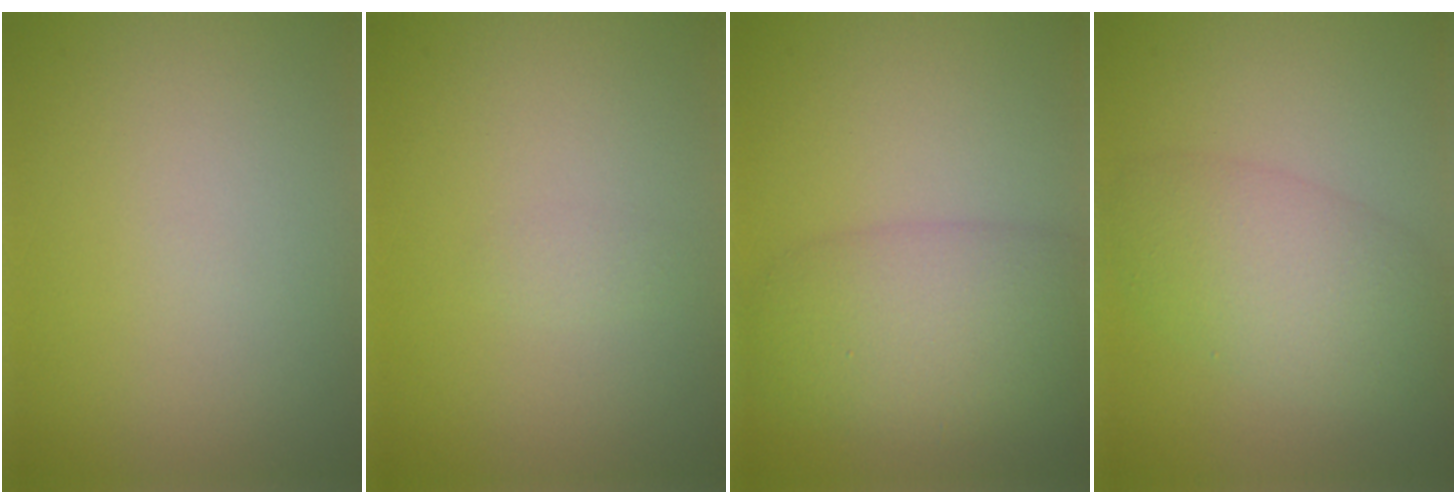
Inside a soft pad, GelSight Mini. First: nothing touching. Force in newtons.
{"total": 0.7, "press": 0.7, "slide": 0.0}
{"total": 6.7, "press": 6.7, "slide": 0.4}
{"total": 5.6, "press": 5.6, "slide": 0.1}